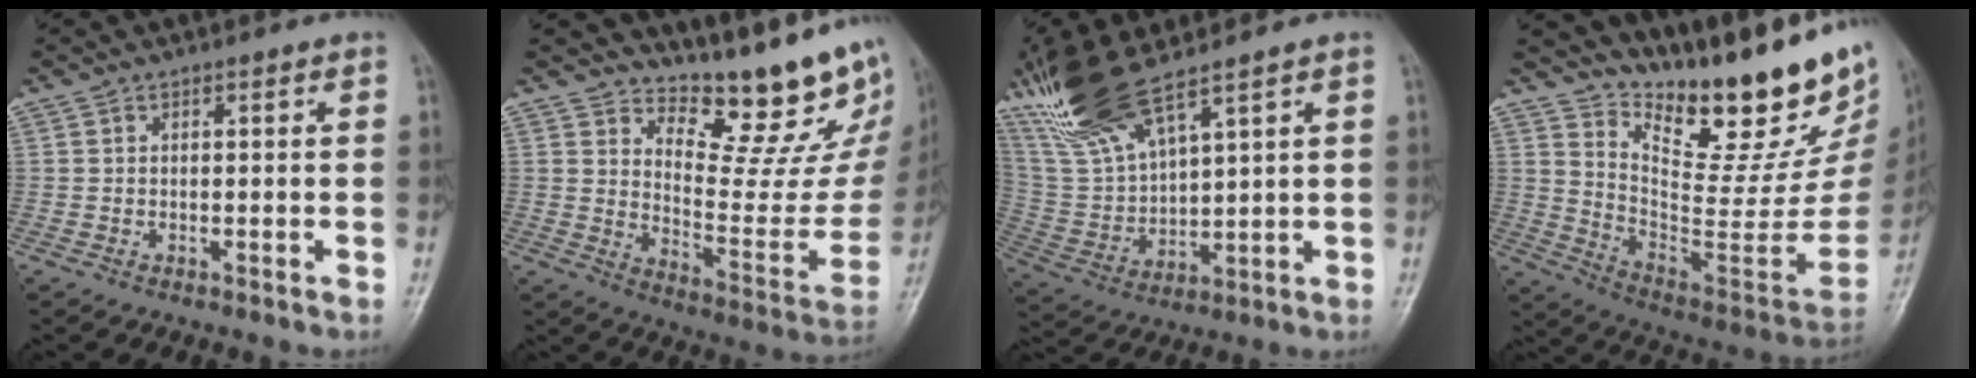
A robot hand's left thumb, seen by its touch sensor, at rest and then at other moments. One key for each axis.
{"total": 18.5, "fx": 15.3, "fy": 5.6, "fz": 8.8, "tx": -0.070, "ty": -0.144, "tz": 0.208}
{"total": 14.8, "fx": 10.8, "fy": 3.7, "fz": 9.4, "tx": -0.194, "ty": -0.042, "tz": 0.229}
{"total": 26.7, "fx": 20.7, "fy": 7.8, "fz": 15.0, "tx": -0.186, "ty": -0.150, "tz": 0.310}